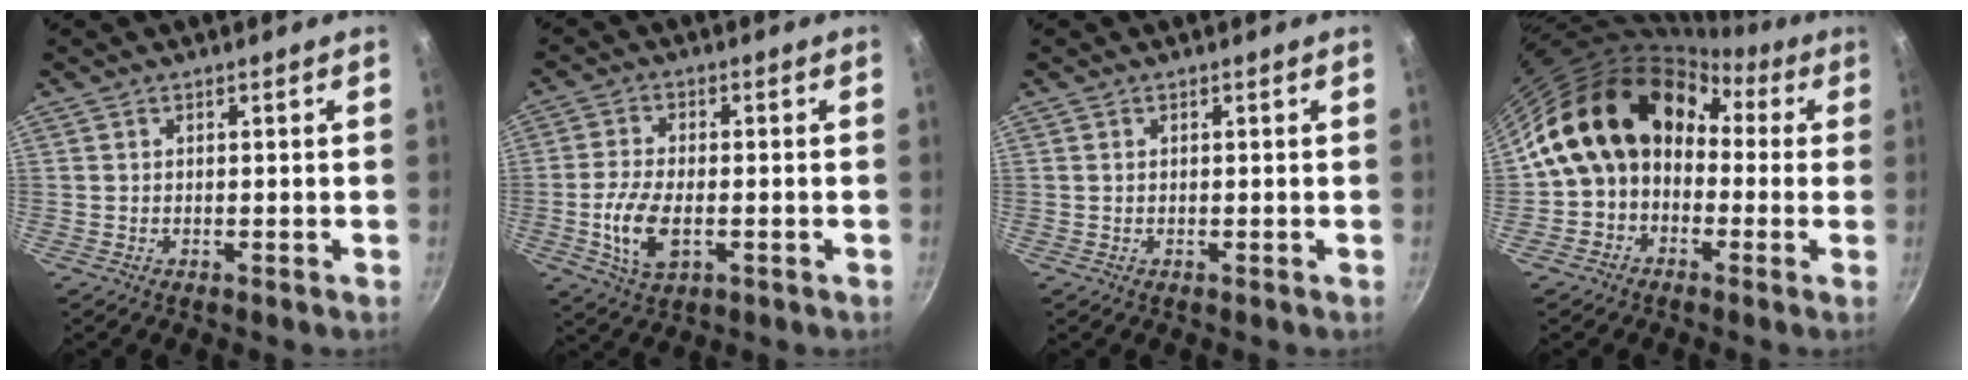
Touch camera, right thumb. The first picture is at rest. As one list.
[{"total": 8.8, "force": [-1.9, 4.5, 7.2], "torque": [-0.152, 0.002, -0.039]}, {"total": 0.0}, {"total": 15.8, "force": [0.3, 12.9, 9.2], "torque": [-0.123, 0.061, -0.014]}]